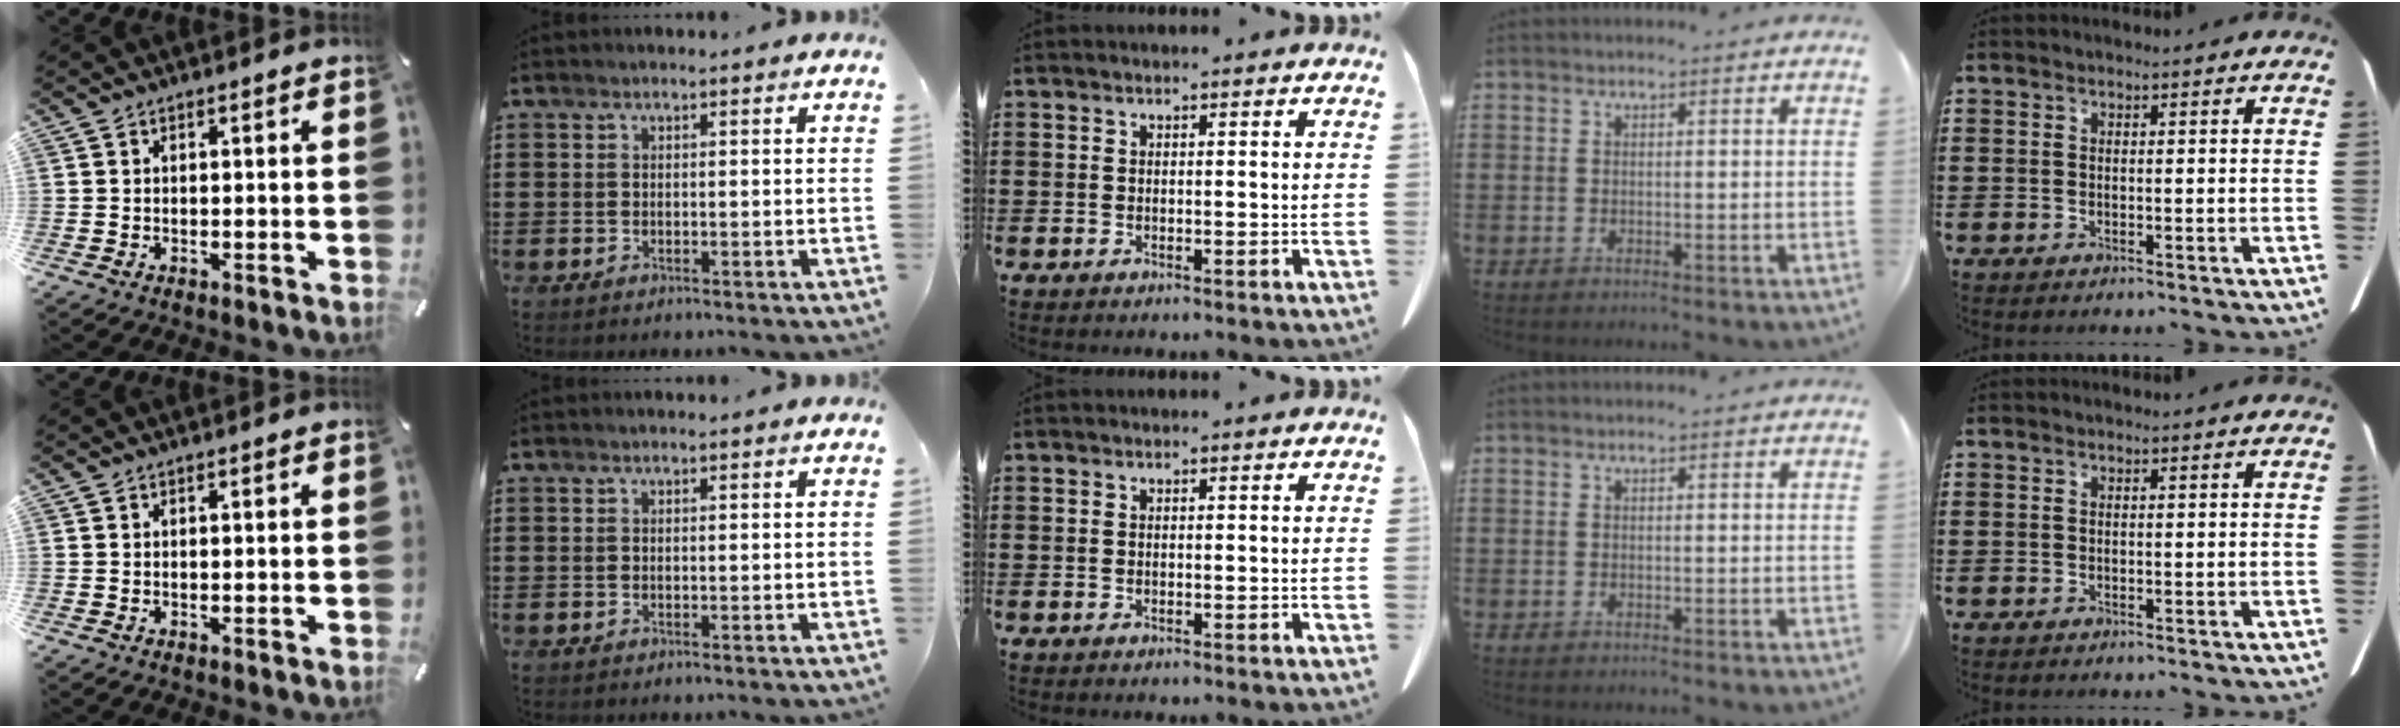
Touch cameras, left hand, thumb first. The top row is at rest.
{}